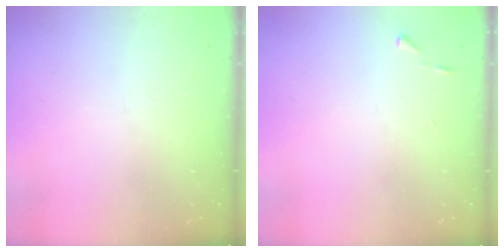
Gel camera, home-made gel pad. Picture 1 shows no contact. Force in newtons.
{"total": 2.7, "press": 2.7, "slide": 0.3}